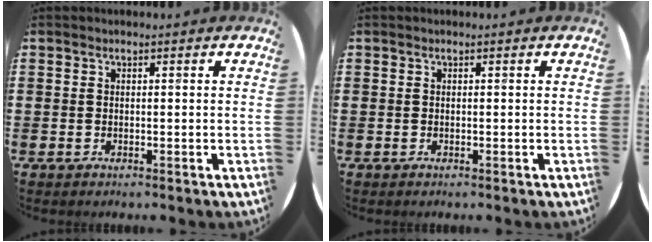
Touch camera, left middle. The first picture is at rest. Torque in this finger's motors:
{"motor_torque": [0.00, 0.00, 0.00, 0.01]}